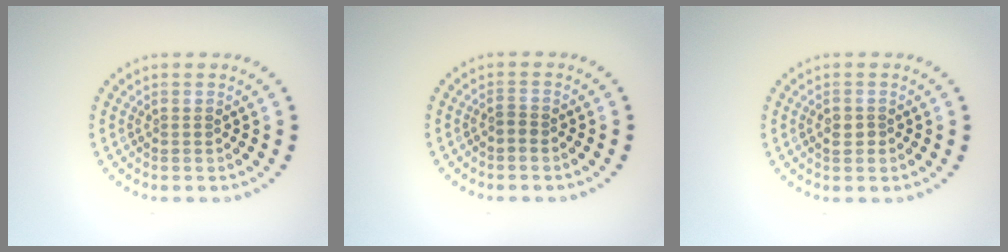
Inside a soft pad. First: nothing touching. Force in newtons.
{"total": 0.7, "press": 0.5, "slide": 0.5}
{"total": 1.2, "press": 1.1, "slide": 0.4}